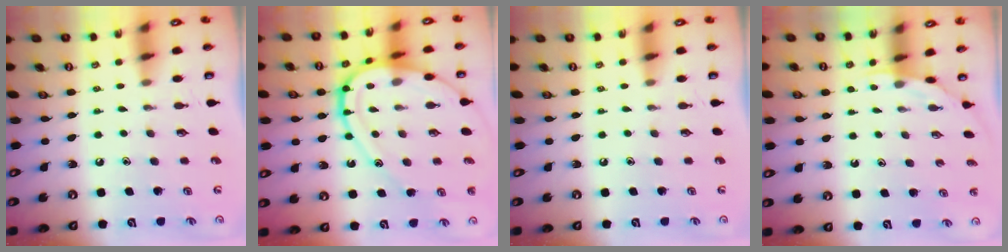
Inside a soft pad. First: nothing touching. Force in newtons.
{"total": 17.3, "press": 17.2, "slide": 1.7}
{"total": 0.0}
{"total": 1.9, "press": 1.9, "slide": 0.1}